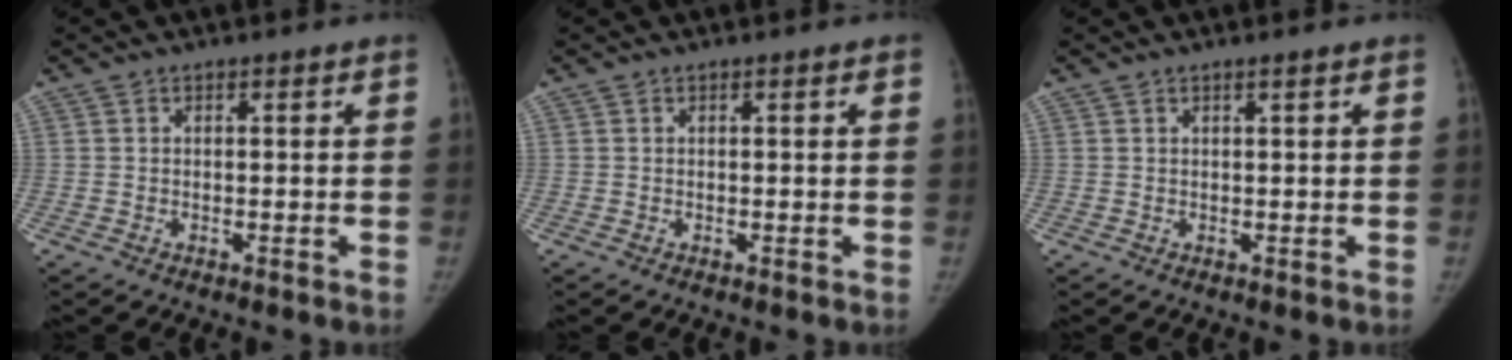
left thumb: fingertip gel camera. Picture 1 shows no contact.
{"total": 0.8, "force": [0.3, 0.1, 0.7], "torque": [-0.013, 0.001, 0.003]}
{"total": 0.6, "force": [0.5, -0.1, 0.4], "torque": [-0.008, -0.003, 0.011]}